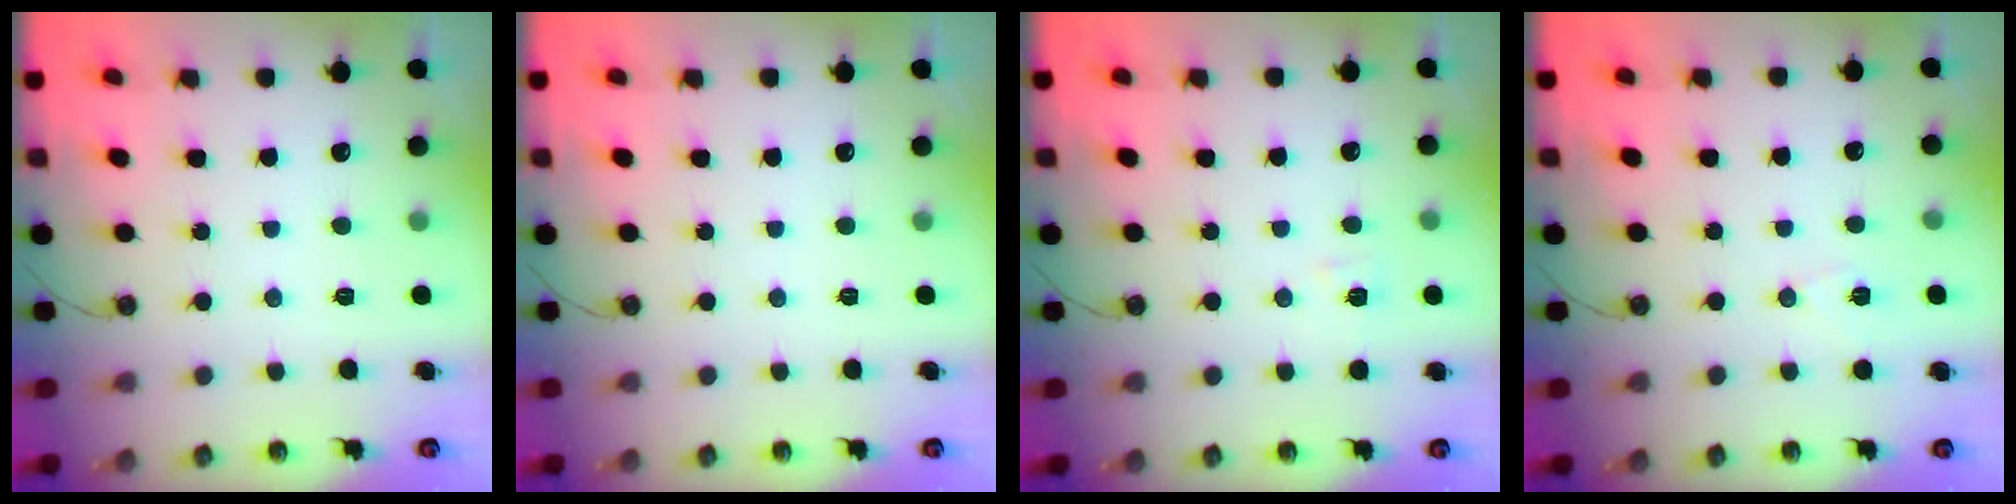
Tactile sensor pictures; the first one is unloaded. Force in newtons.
{"total": 0.0}
{"total": 5.3, "press": 4.8, "slide": 2.1}
{"total": 6.7, "press": 6.1, "slide": 2.9}